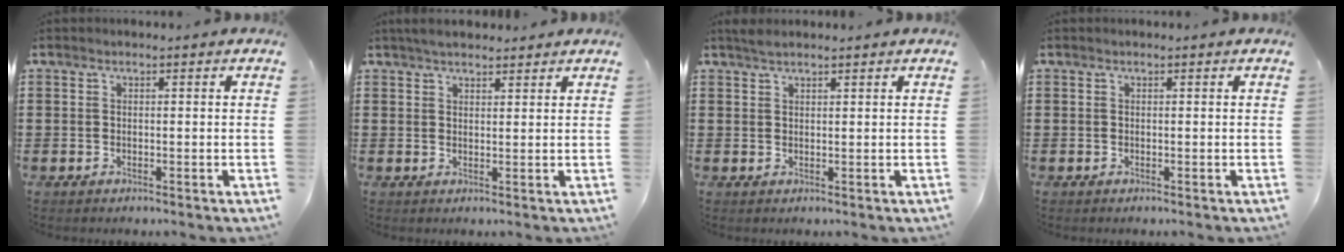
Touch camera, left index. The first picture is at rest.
{"total": 2.8, "force": [2.6, 0.8, 0.8], "torque": [-0.020, 0.003, 0.051]}
{"total": 1.6, "force": [1.5, 0.3, 0.7], "torque": [-0.016, 0.001, 0.028]}
{"total": 0.0}